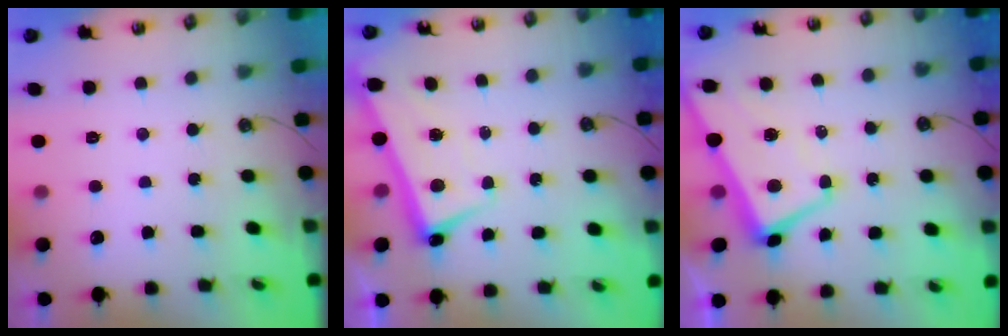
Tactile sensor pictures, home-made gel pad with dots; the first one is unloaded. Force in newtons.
{"total": 2.6, "press": 2.5, "slide": 0.8}
{"total": 1.1, "press": 0.7, "slide": 0.8}